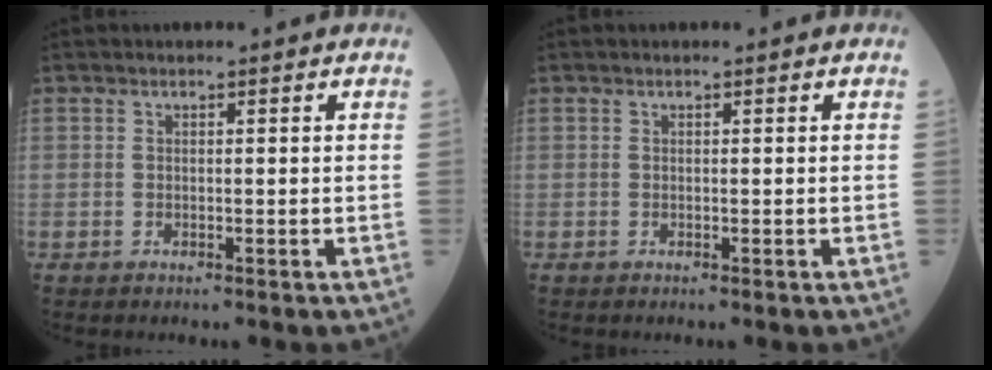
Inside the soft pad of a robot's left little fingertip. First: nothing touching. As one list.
[{"total": 0.0}]